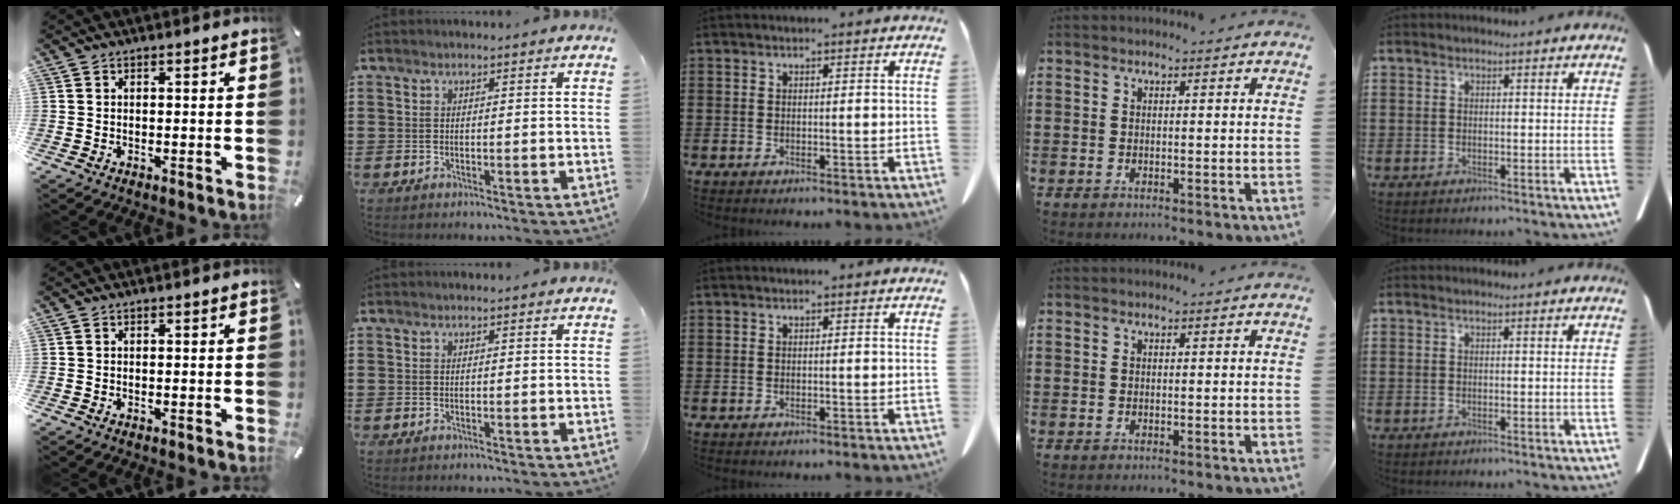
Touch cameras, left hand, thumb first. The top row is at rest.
{}